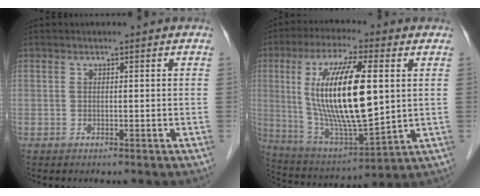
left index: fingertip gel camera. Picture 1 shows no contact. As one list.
[{"total": 18.5, "force": [2.8, 3.9, 17.8], "torque": [-0.346, -0.005, 0.056]}]